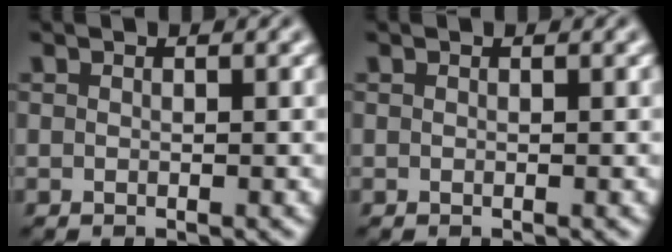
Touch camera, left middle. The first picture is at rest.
{"total": 0.0}